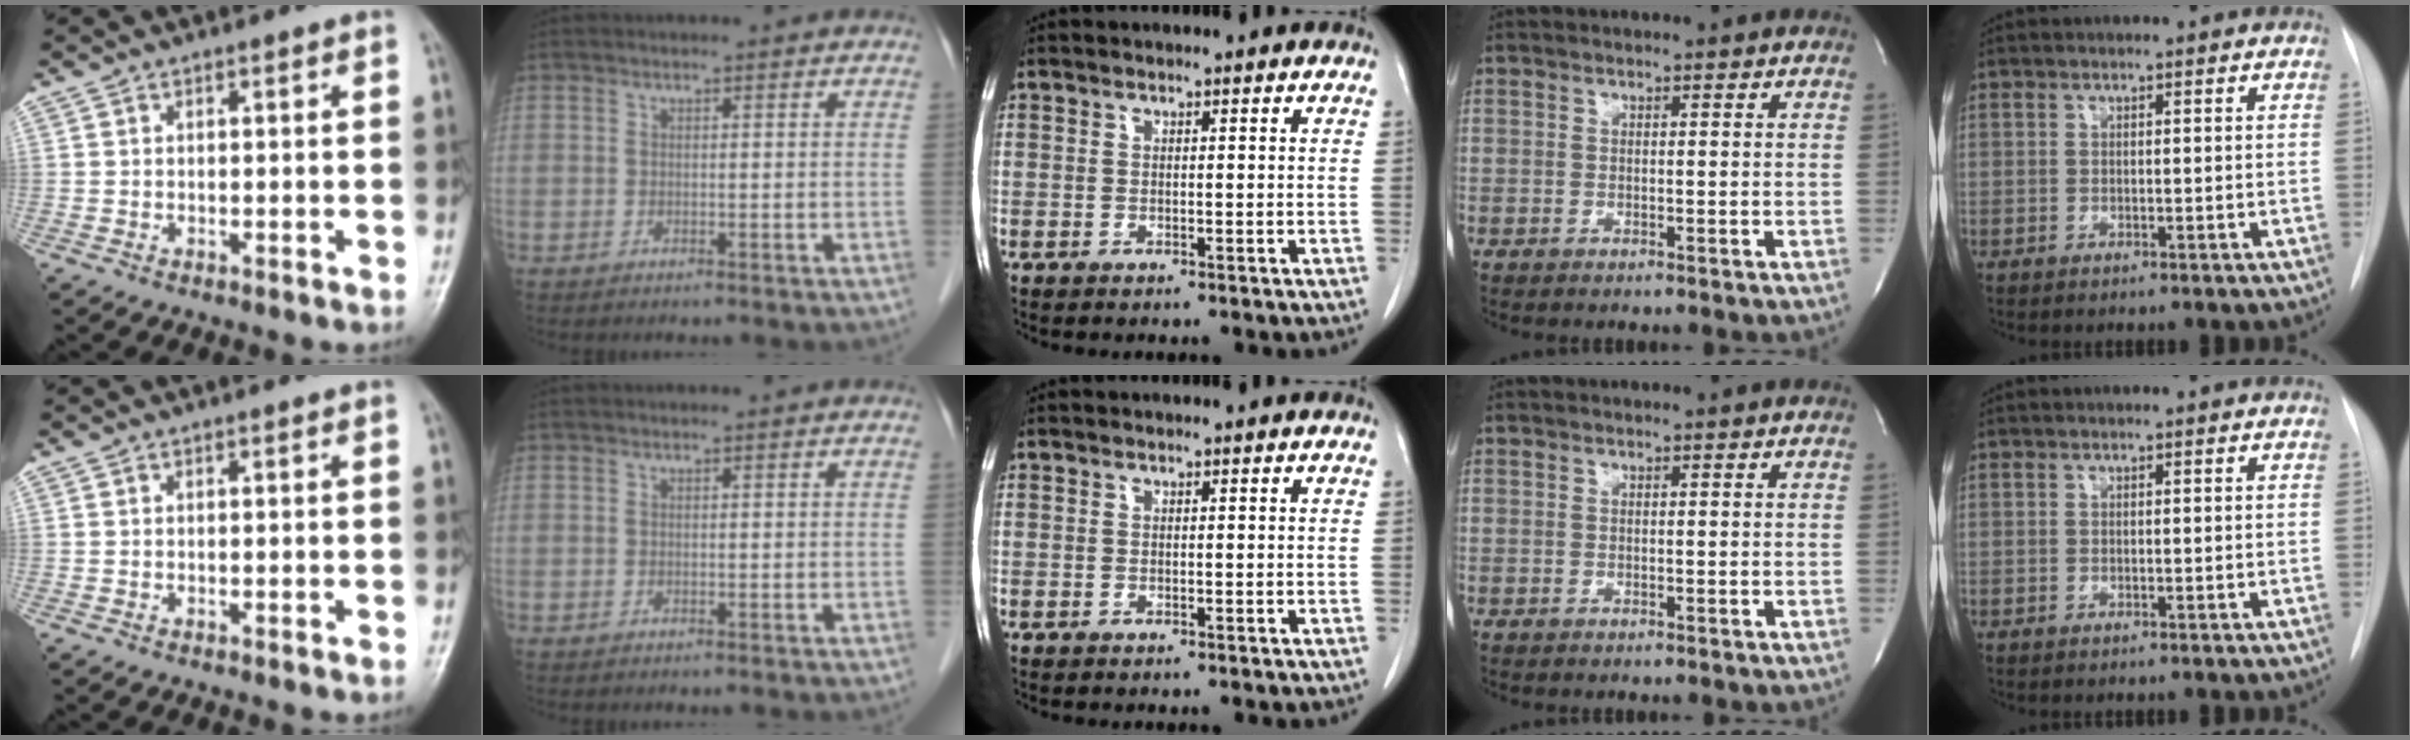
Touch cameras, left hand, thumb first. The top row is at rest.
{}